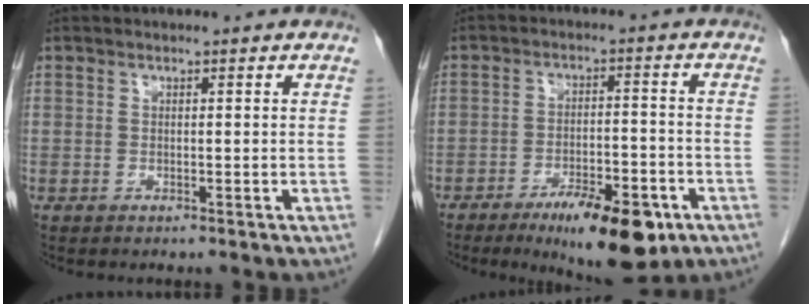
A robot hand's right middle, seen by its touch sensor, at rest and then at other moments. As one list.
[{"total": 11.9, "force": [-7.0, 3.2, 9.1], "torque": [-0.132, -0.011, -0.102]}]